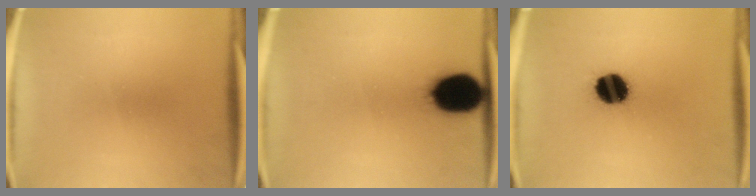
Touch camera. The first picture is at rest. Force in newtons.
{"total": 14.4}
{"total": 11.7}